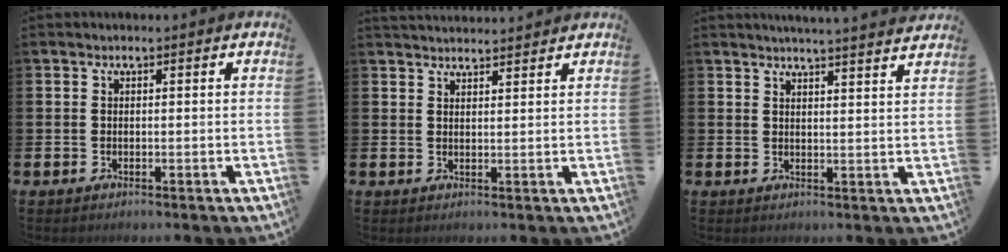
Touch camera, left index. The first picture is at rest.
{"total": 2.8, "force": [2.8, 0.3, 0.0], "torque": [0.008, -0.020, 0.048]}
{"total": 3.9, "force": [3.9, -0.7, 0.3], "torque": [0.002, -0.028, 0.065]}